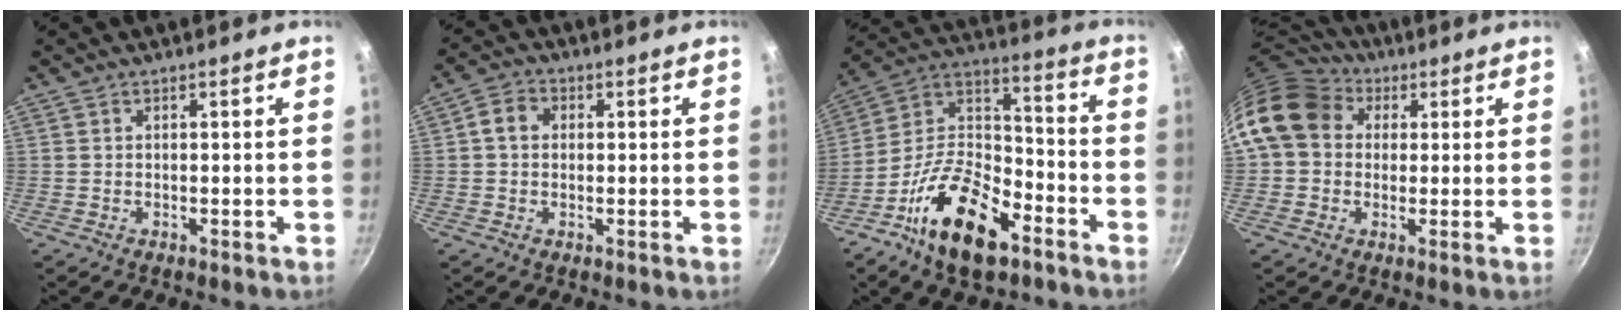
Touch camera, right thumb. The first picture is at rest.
{"total": 4.1, "force": [0.5, 3.3, 2.3], "torque": [-0.033, 0.009, 0.000]}
{"total": 19.9, "force": [-10.6, 9.9, 13.7], "torque": [-0.222, 0.067, -0.210]}
{"total": 14.1, "force": [3.4, 11.5, 7.3], "torque": [-0.115, 0.027, 0.046]}